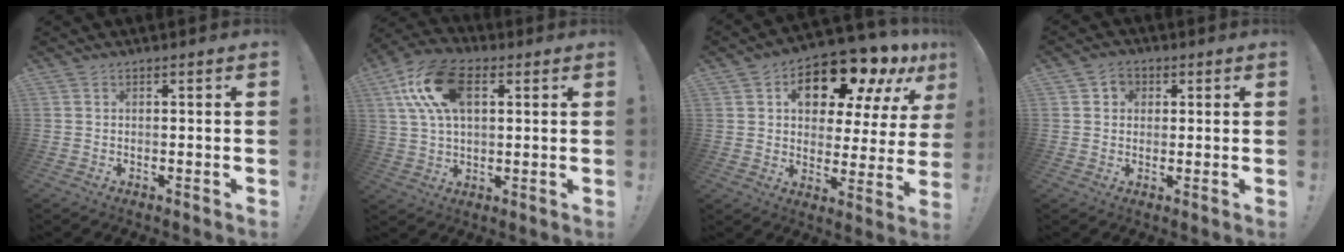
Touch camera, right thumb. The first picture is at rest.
{"total": 17.3, "force": [5.8, 10.2, 12.7], "torque": [-0.231, -0.004, 0.105]}
{"total": 16.0, "force": [10.1, 7.5, 9.9], "torque": [-0.144, -0.070, 0.167]}
{"total": 4.1, "force": [1.2, 3.7, 1.2], "torque": [-0.015, 0.000, 0.021]}